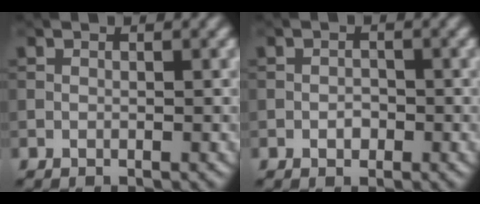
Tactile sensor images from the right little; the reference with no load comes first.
{"total": 1.0, "force": [-0.4, 0.7, 0.6], "torque": [-0.011, 0.001, -0.011]}